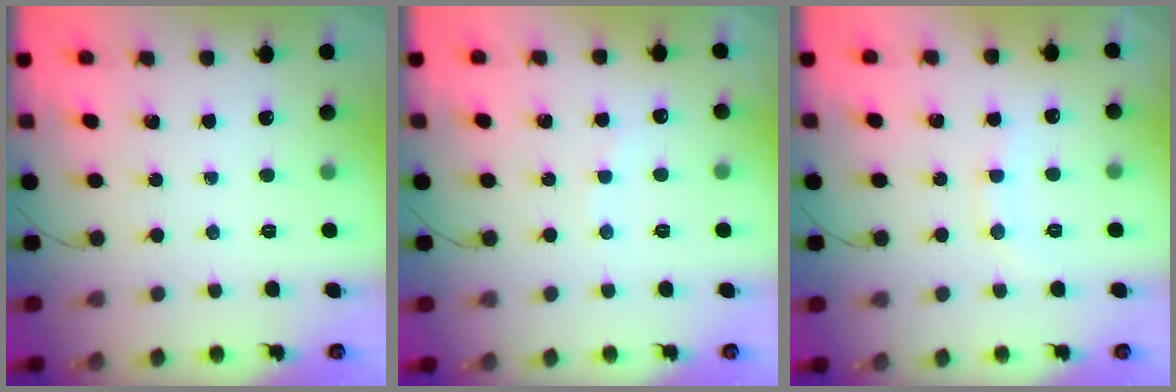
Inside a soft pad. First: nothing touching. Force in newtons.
{"total": 5.7, "press": 5.7, "slide": 1.0}
{"total": 8.1, "press": 8.0, "slide": 1.2}